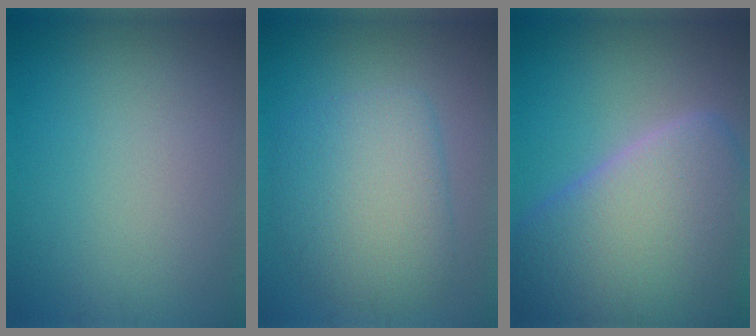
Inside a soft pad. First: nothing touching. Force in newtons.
{"total": 6.0, "press": 6.0, "slide": 0.3}
{"total": 11.0, "press": 10.9, "slide": 1.1}